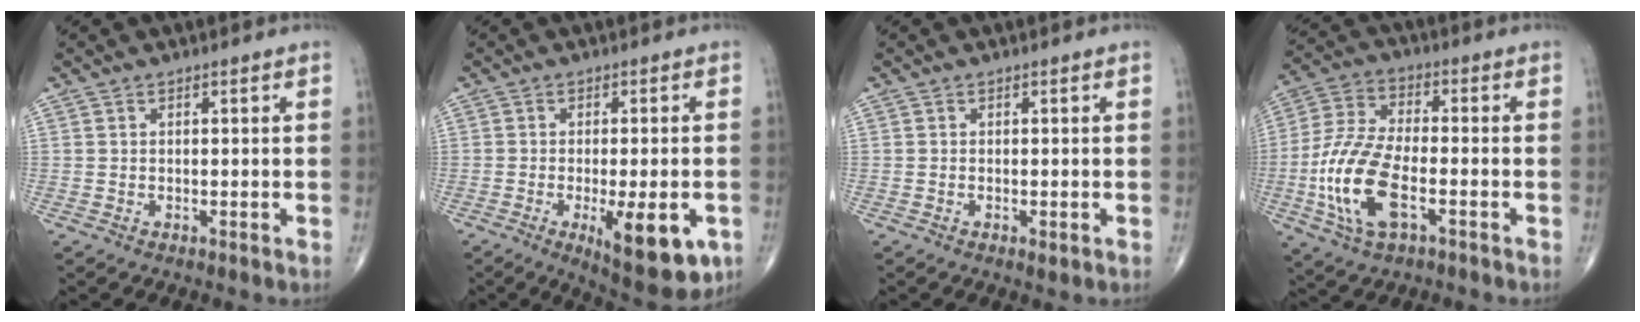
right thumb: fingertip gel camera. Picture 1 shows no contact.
{"total": 12.8, "force": [-4.6, 4.2, 11.2], "torque": [-0.144, -0.008, -0.053]}
{"total": 0.9, "force": [-0.3, 0.3, 0.7], "torque": [-0.014, -0.003, -0.003]}
{"total": 14.8, "force": [-4.4, 6.6, 12.5], "torque": [-0.274, 0.018, -0.083]}